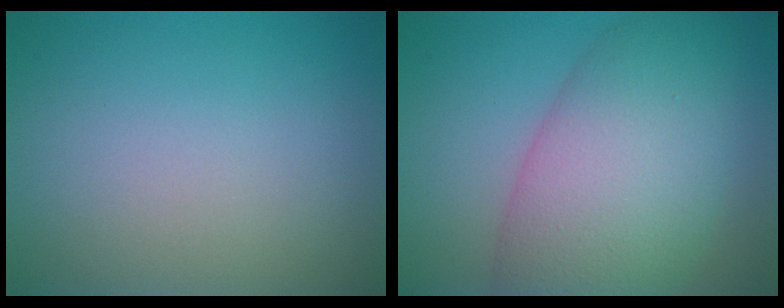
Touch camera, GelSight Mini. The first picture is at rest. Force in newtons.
{"total": 10.5, "press": 10.5, "slide": 0.4}